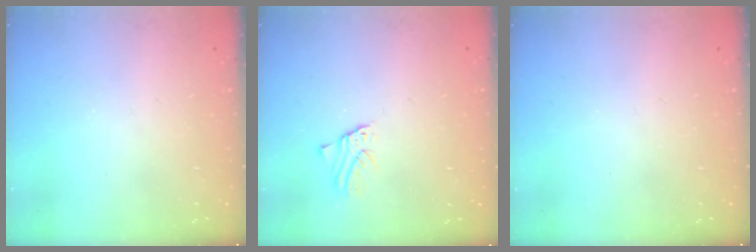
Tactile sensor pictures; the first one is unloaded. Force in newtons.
{"total": 1.4, "press": 1.4, "slide": 0.1}
{"total": 0.0}